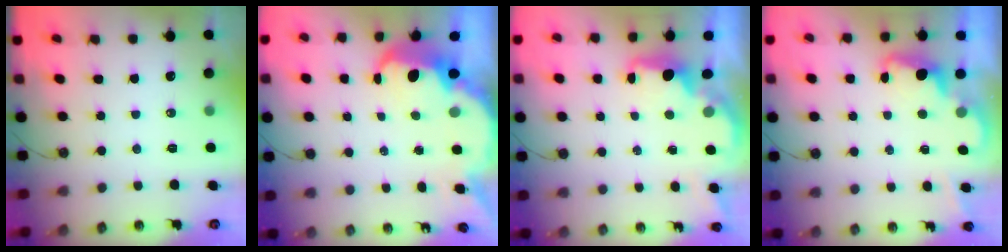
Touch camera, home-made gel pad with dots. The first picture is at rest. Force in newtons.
{"total": 9.0, "press": 9.0, "slide": 0.6}
{"total": 2.0, "press": 2.0, "slide": 0.6}
{"total": 2.5, "press": 2.4, "slide": 0.5}